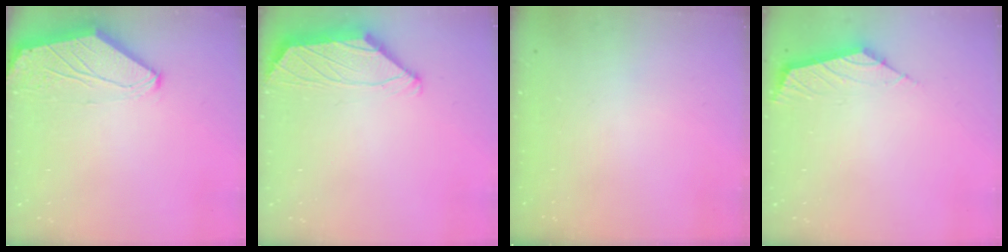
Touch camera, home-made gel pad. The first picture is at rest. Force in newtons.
{"total": 1.7, "press": 1.5, "slide": 0.7}
{"total": 0.0}
{"total": 2.9, "press": 2.9, "slide": 0.7}